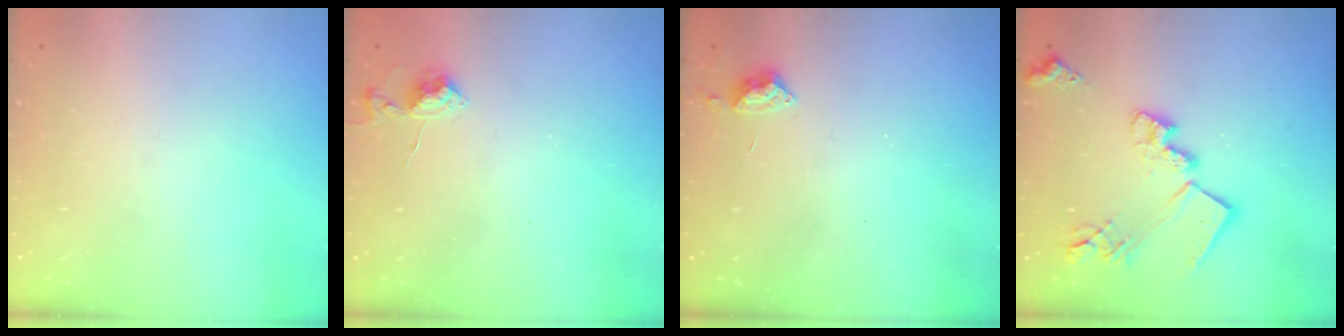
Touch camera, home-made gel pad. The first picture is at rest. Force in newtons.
{"total": 5.0, "press": 4.9, "slide": 0.7}
{"total": 4.7, "press": 4.6, "slide": 0.7}
{"total": 18.4, "press": 18.4, "slide": 1.3}